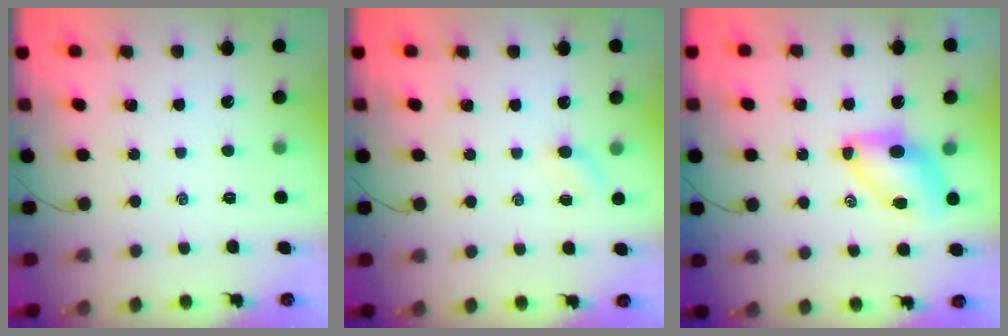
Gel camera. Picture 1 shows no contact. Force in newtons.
{"total": 3.2, "press": 3.0, "slide": 1.0}
{"total": 7.2, "press": 7.1, "slide": 1.1}